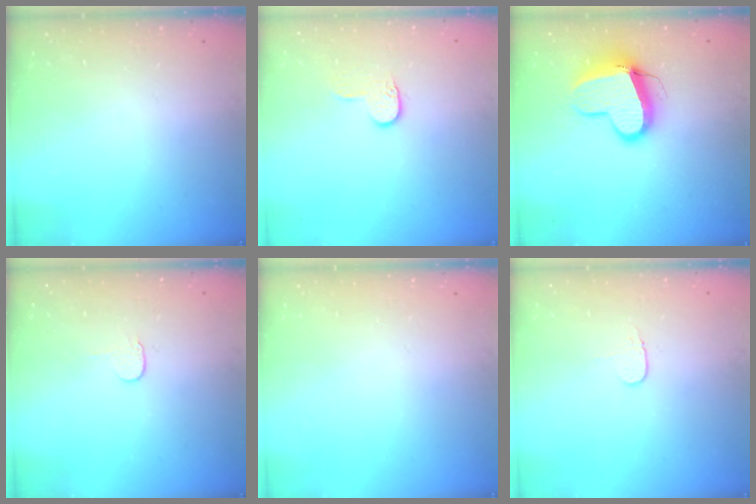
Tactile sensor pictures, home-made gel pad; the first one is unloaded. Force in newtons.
{"total": 4.6, "press": 4.6, "slide": 0.3}
{"total": 11.6, "press": 11.6, "slide": 1.2}
{"total": 3.9, "press": 3.8, "slide": 0.4}
{"total": 0.0}
{"total": 3.4, "press": 3.4, "slide": 0.4}